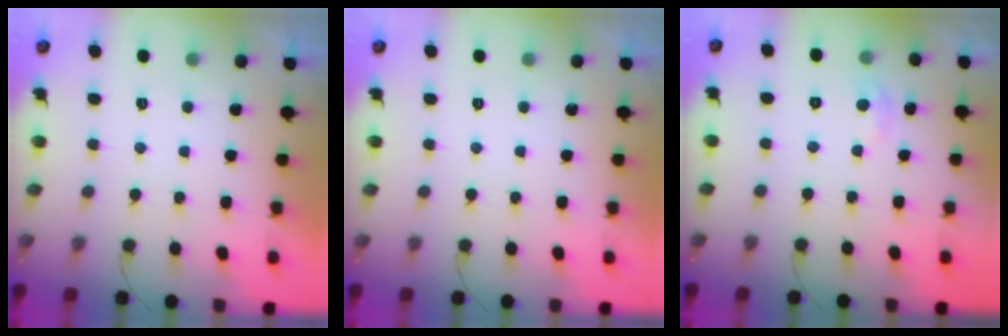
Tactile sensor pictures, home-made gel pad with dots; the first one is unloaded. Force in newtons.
{"total": 0.0}
{"total": 2.6, "press": 2.6, "slide": 0.3}